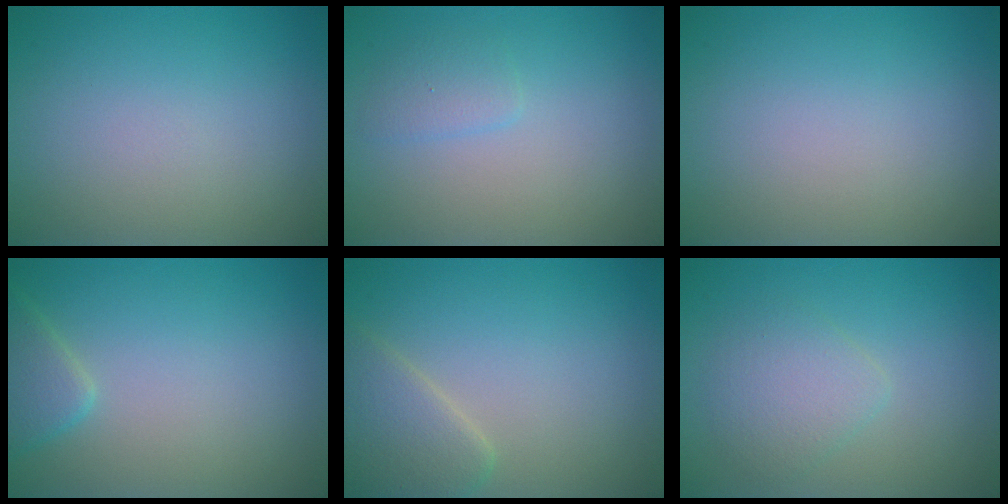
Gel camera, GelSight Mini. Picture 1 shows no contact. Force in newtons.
{"total": 1.3, "press": 1.3, "slide": 0.1}
{"total": 0.0}
{"total": 2.4, "press": 2.3, "slide": 0.1}
{"total": 3.5, "press": 3.5, "slide": 0.3}
{"total": 2.6, "press": 2.5, "slide": 0.1}